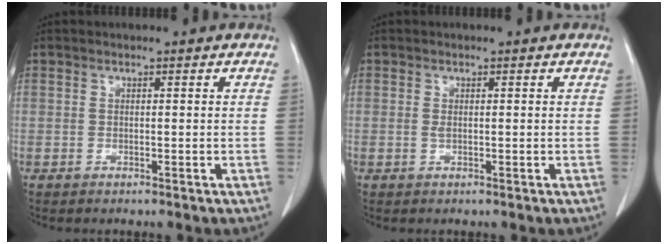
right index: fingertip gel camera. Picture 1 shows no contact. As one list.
[{"total": 0.6, "force": [0.0, 0.2, 0.5], "torque": [-0.014, -0.001, -0.001]}]